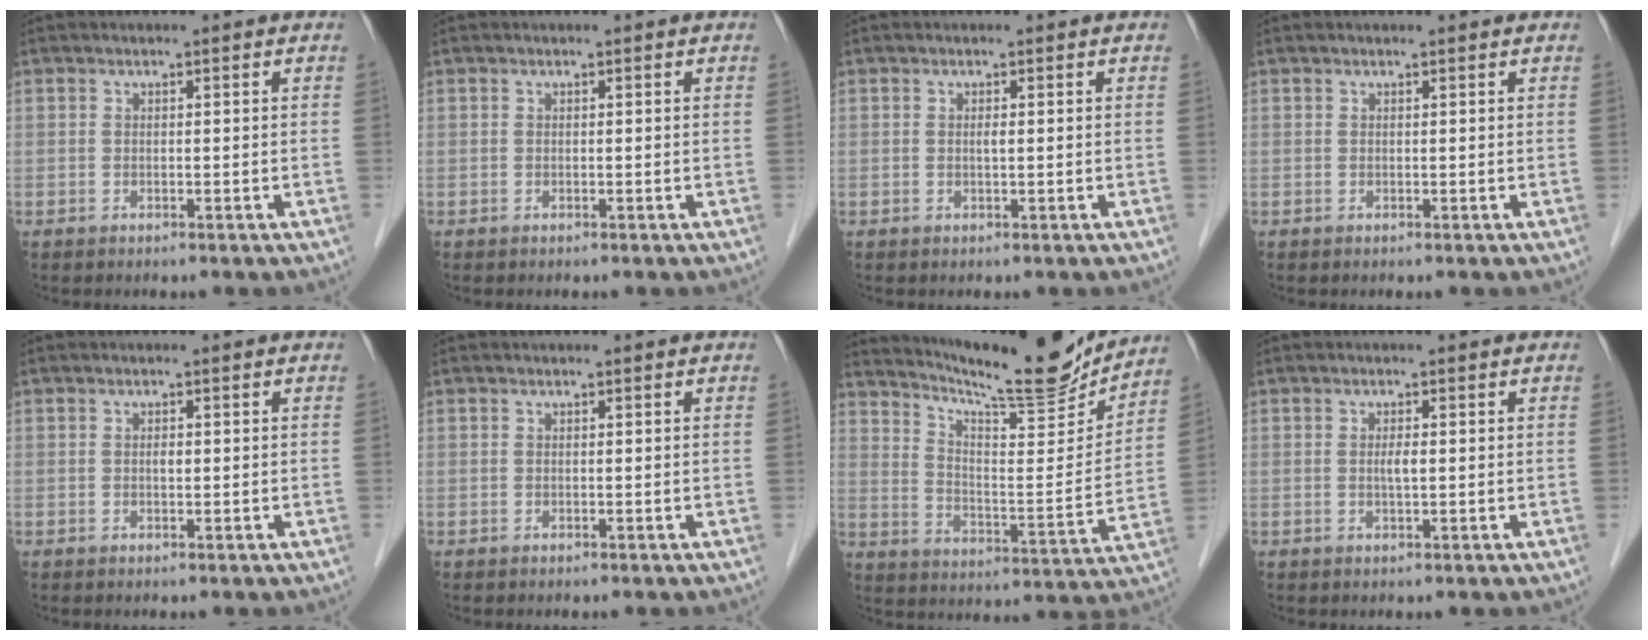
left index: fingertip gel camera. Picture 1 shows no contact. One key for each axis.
{"total": 0.0}
{"total": 0.6, "fx": 0.1, "fy": 0.0, "fz": 0.6, "tx": -0.012, "ty": -0.001, "tz": 0.001}
{"total": 0.6, "fx": 0.6, "fy": 0.0, "fz": 0.1, "tx": -0.006, "ty": 0.005, "tz": 0.008}
{"total": 0.8, "fx": 0.1, "fy": 0.4, "fz": 0.7, "tx": -0.013, "ty": 0.001, "tz": 0.000}
{"total": 0.0}
{"total": 18.3, "fx": 17.1, "fy": 0.9, "fz": 6.5, "tx": -0.115, "ty": -0.041, "tz": 0.250}
{"total": 1.4, "fx": 0.1, "fy": 0.2, "fz": 1.4, "tx": -0.028, "ty": 0.000, "tz": 0.001}